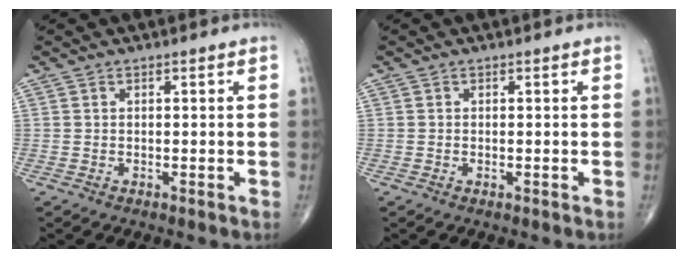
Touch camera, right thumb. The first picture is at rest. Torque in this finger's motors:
{"motor_torque": [-0.30, -0.01, -0.15, -0.06, -0.03]}